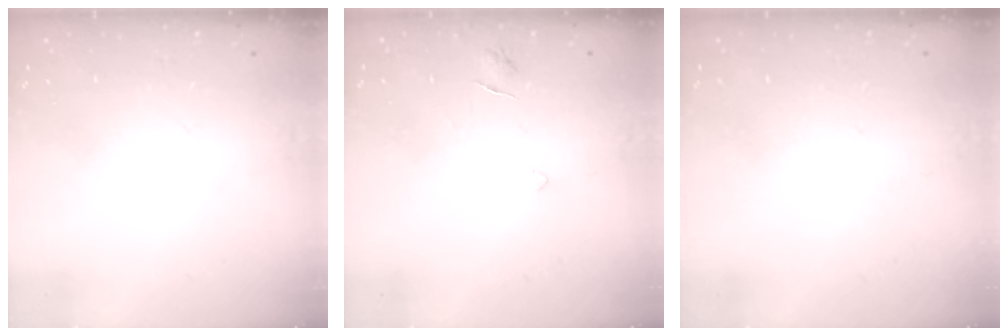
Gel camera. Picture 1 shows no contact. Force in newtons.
{"total": 3.0, "press": 3.0, "slide": 0.2}
{"total": 1.8, "press": 1.8, "slide": 0.1}